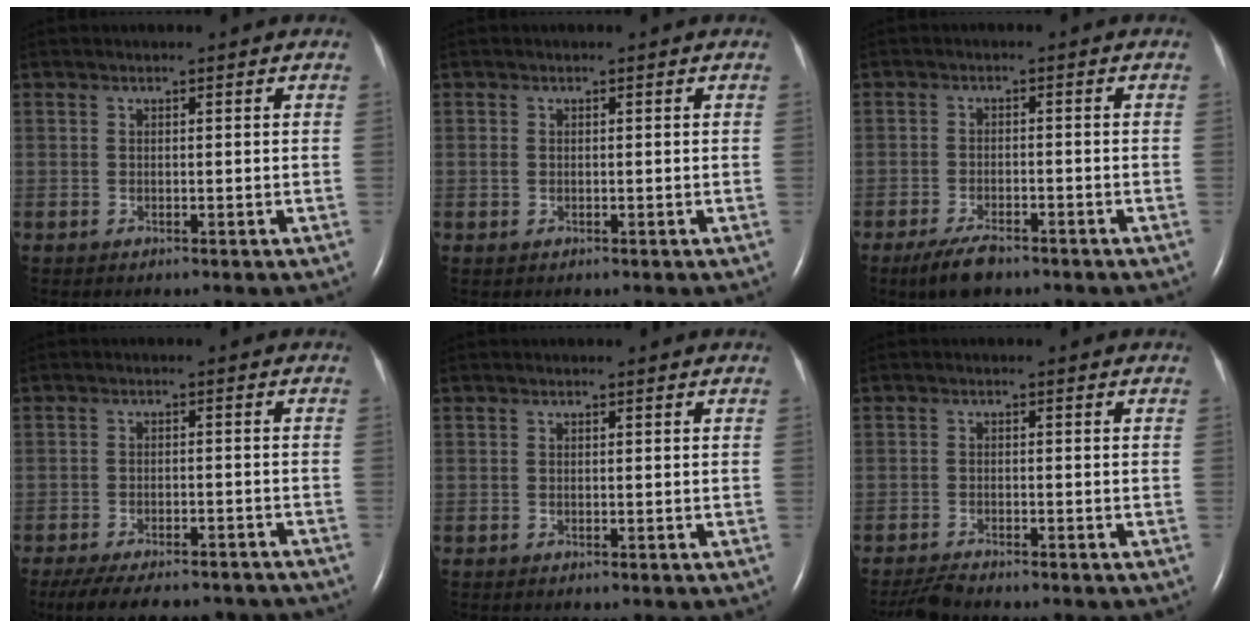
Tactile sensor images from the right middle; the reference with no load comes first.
{"total": 0.6, "force": [0.0, 0.5, 0.3], "torque": [-0.011, 0.000, 0.002]}
{"total": 5.0, "force": [-3.7, 1.6, 2.9], "torque": [-0.065, -0.007, -0.063]}
{"total": 15.7, "force": [-13.8, 4.2, 6.0], "torque": [-0.127, -0.011, -0.183]}
{"total": 0.0}
{"total": 3.2, "force": [-3.0, 0.2, 1.1], "torque": [-0.027, -0.015, -0.055]}